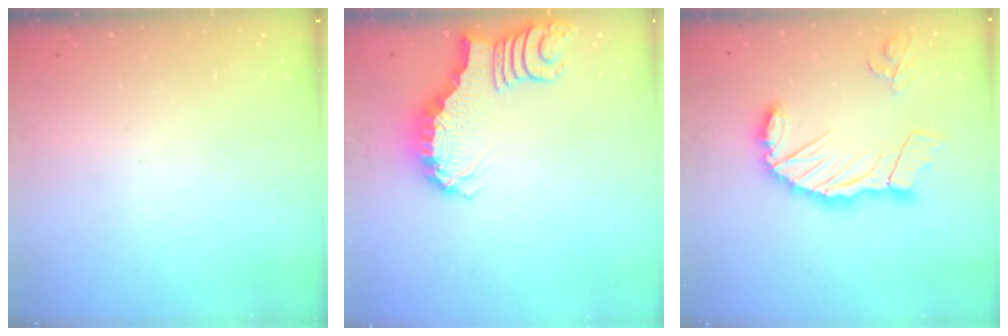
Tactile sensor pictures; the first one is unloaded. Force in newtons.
{"total": 2.9, "press": 2.8, "slide": 0.5}
{"total": 15.6, "press": 15.5, "slide": 1.9}